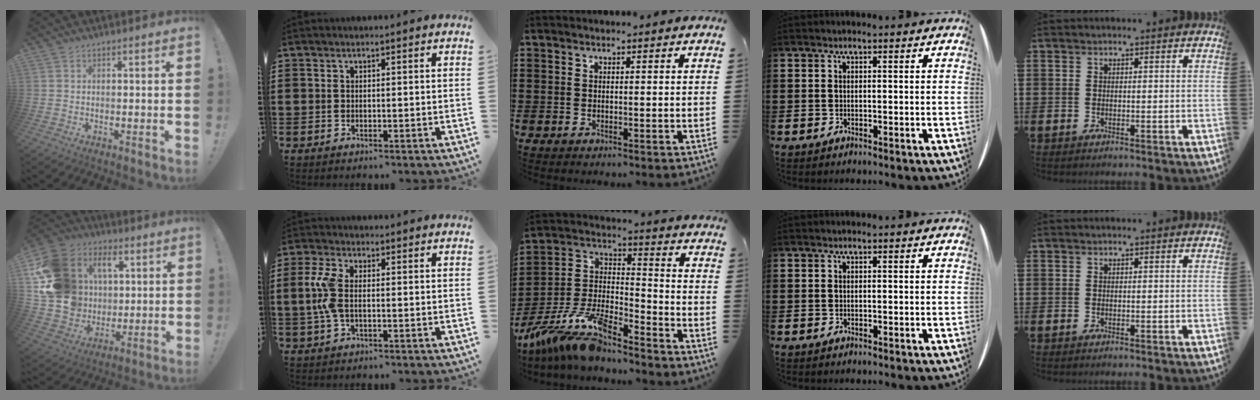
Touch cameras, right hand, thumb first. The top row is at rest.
{"thumb": {"total": 20.4, "force": [5.4, 17.5, 8.9], "torque": [-0.165, -0.011, 0.132]}, "index": {"total": 5.8, "force": [-0.2, 2.7, 5.1], "torque": [-0.129, -0.005, -0.011]}, "middle": {"total": 10.8, "force": [-9.5, 1.5, 4.9], "torque": [-0.113, 0.003, -0.195]}}